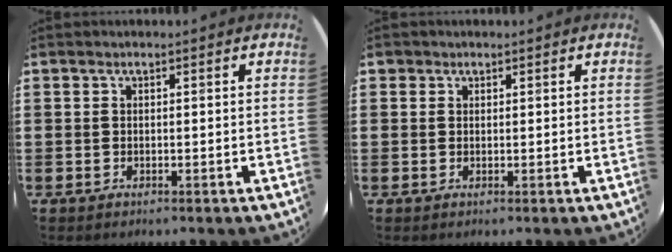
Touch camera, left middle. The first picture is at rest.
{"total": 0.7, "force": [0.5, 0.5, 0.0], "torque": [0.001, 0.005, 0.010]}